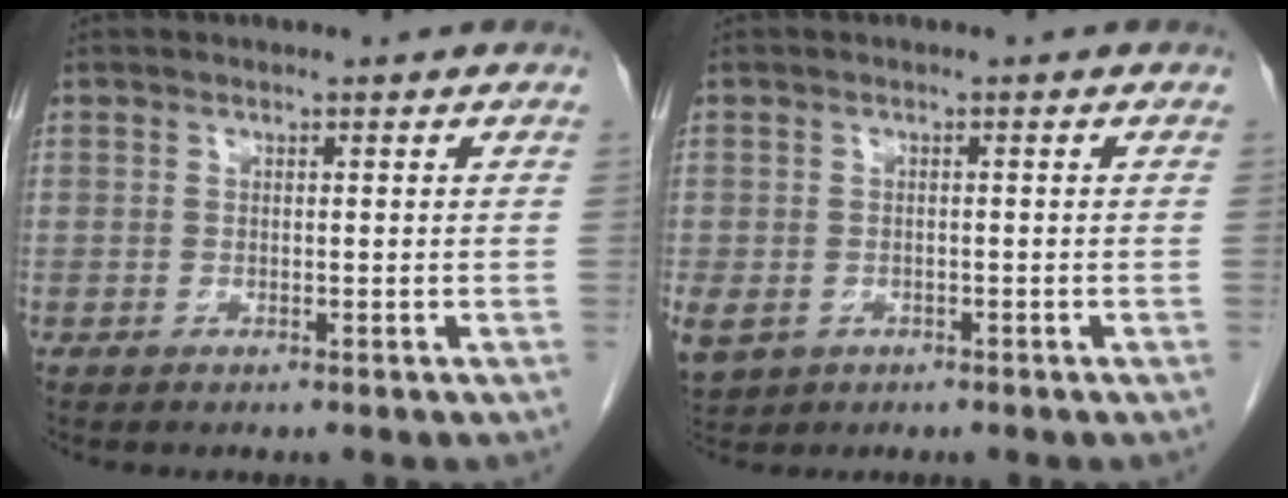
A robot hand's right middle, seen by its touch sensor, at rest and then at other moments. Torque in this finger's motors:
{"motor_torque": [1.17, -0.97, 1.05, 0.21]}